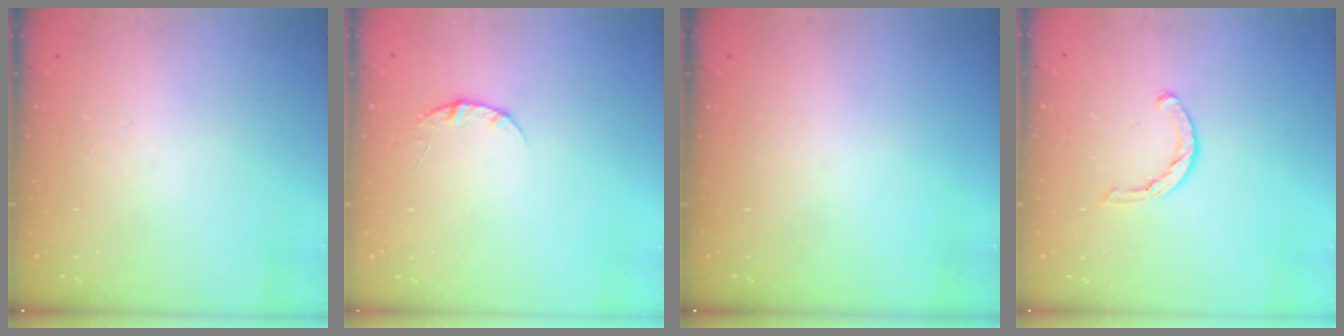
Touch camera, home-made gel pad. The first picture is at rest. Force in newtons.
{"total": 3.4, "press": 3.4, "slide": 0.4}
{"total": 0.0}
{"total": 3.6, "press": 3.5, "slide": 0.8}